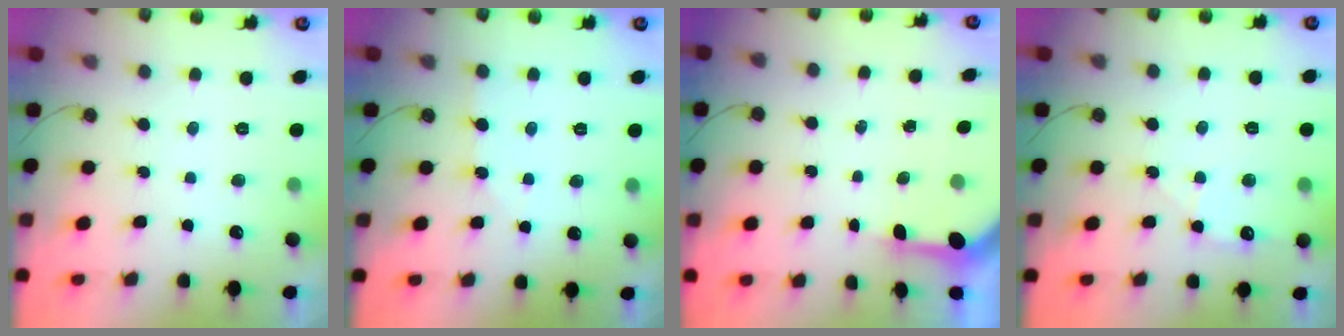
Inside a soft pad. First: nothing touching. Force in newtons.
{"total": 2.9, "press": 2.8, "slide": 0.5}
{"total": 3.4, "press": 3.4, "slide": 0.4}
{"total": 5.7, "press": 5.6, "slide": 0.7}